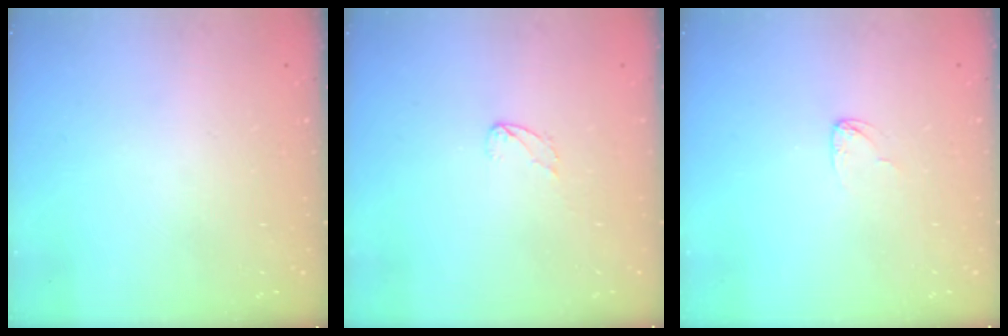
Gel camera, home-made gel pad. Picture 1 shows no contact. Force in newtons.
{"total": 3.3, "press": 3.3, "slide": 0.3}
{"total": 2.9, "press": 2.9, "slide": 0.2}